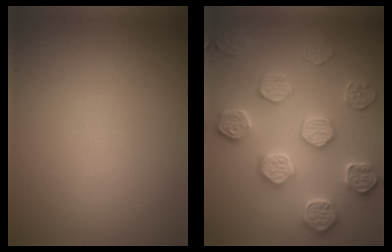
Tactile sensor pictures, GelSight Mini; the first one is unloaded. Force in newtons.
{"total": 5.0, "press": 5.0, "slide": 0.5}